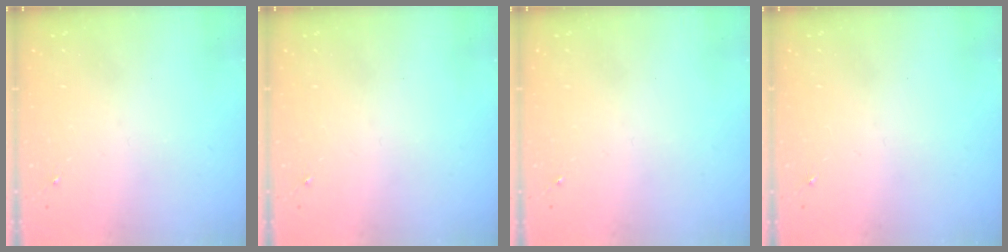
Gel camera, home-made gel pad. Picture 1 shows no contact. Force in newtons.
{"total": 0.0}
{"total": 0.0}
{"total": 0.0}